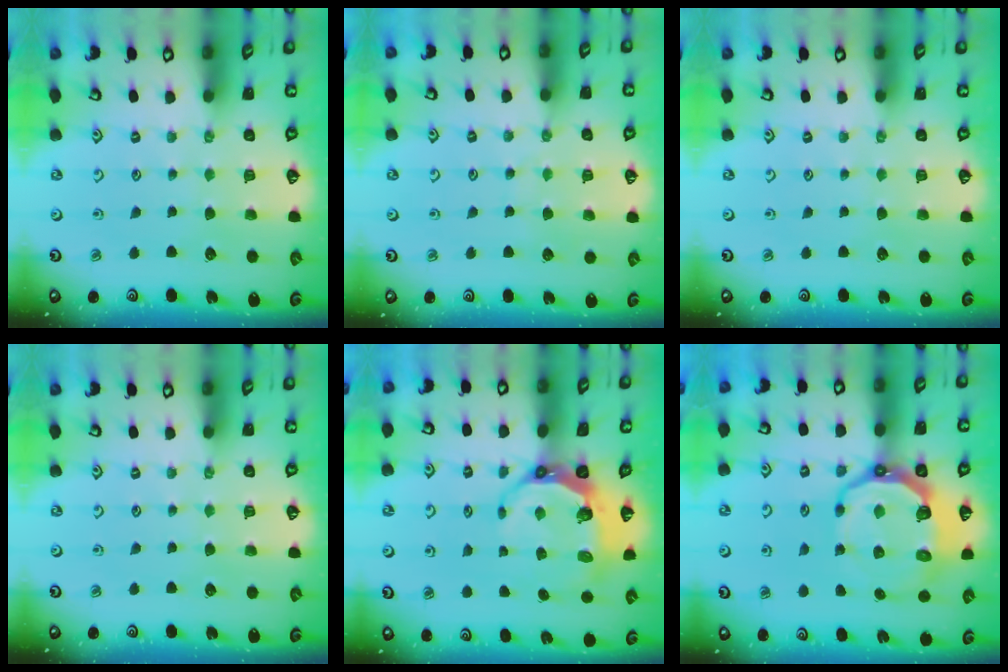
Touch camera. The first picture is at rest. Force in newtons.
{"total": 3.8, "press": 3.8, "slide": 0.5}
{"total": 0.0}
{"total": 0.0}
{"total": 8.8, "press": 7.8, "slide": 3.9}
{"total": 13.2, "press": 12.4, "slide": 4.4}